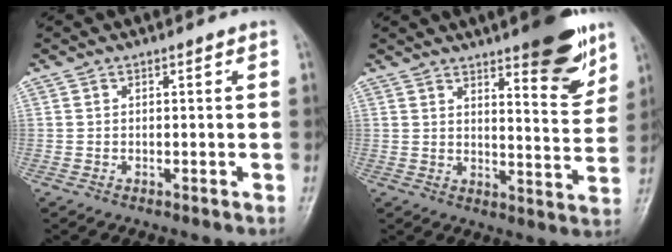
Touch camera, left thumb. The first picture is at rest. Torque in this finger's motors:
{"motor_torque": [1.53, 0.96, 1.15, -1.04, 0.03]}